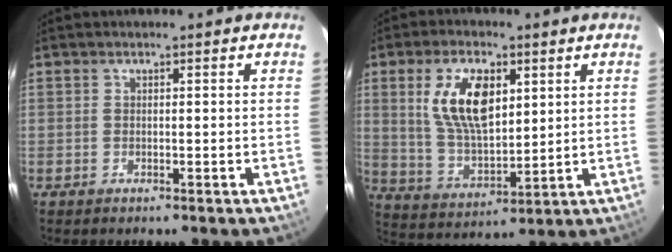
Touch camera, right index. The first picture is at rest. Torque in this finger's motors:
{"motor_torque": [1.07, 0.43, 0.44, 0.18]}